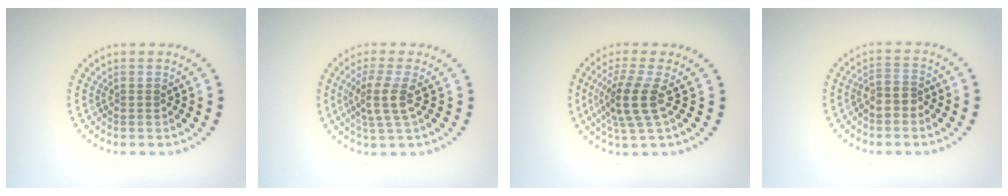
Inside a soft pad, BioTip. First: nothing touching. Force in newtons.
{"total": 3.0, "press": 2.4, "slide": 1.9}
{"total": 3.7, "press": 2.8, "slide": 2.4}
{"total": 2.2, "press": 1.9, "slide": 1.1}